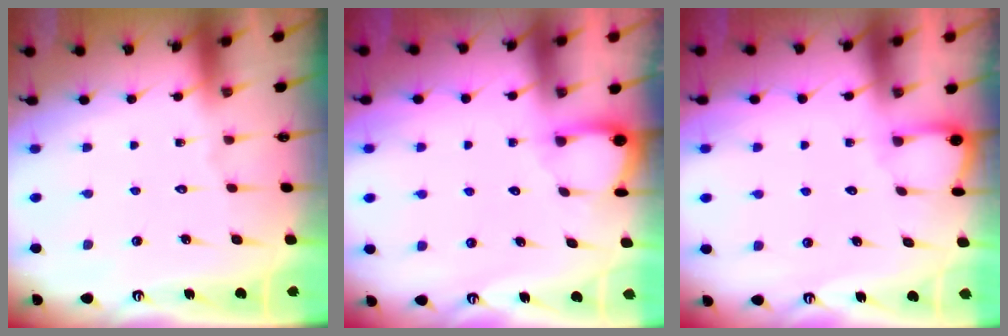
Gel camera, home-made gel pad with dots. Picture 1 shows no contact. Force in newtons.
{"total": 2.8, "press": 2.8, "slide": 0.3}
{"total": 2.7, "press": 2.7, "slide": 0.2}